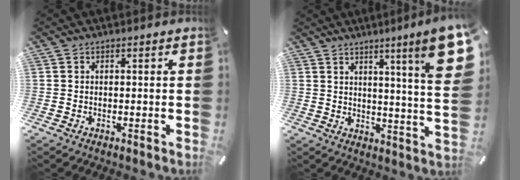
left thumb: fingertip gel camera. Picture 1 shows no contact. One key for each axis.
{"total": 14.9, "fx": 7.7, "fy": 0.5, "fz": 12.8, "tx": -0.199, "ty": -0.049, "tz": 0.112}